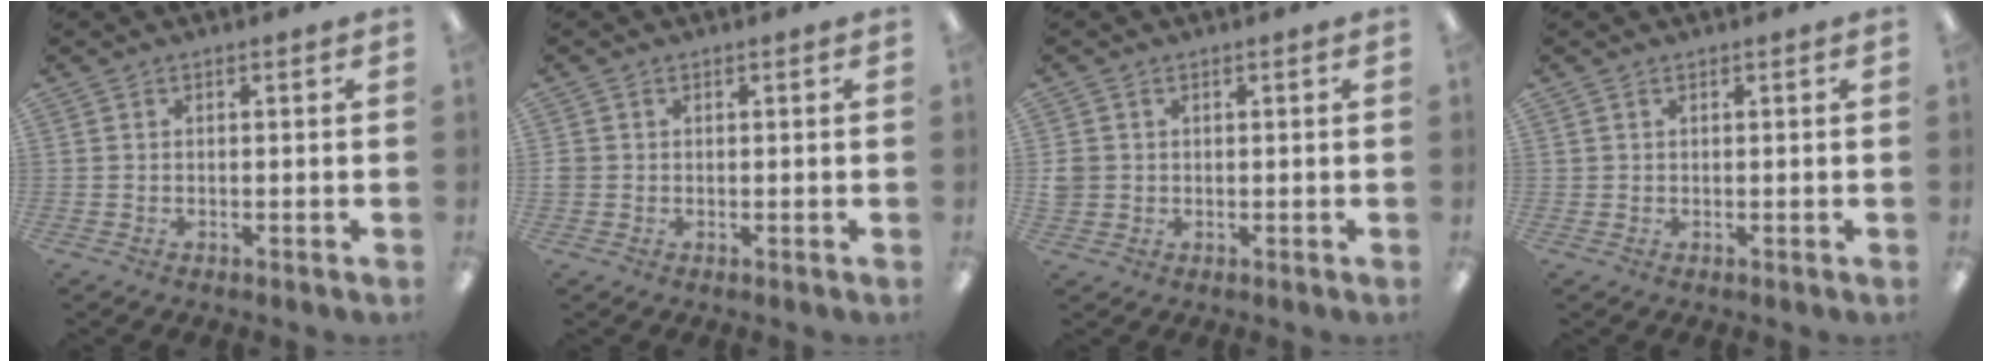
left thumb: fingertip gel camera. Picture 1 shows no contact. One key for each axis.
{"total": 1.2, "fx": 0.2, "fy": 1.2, "fz": 0.2, "tx": -0.004, "ty": 0.004, "tz": 0.001}
{"total": 2.5, "fx": 0.4, "fy": 2.4, "fz": 0.5, "tx": -0.011, "ty": 0.004, "tz": 0.007}
{"total": 0.7, "fx": 0.4, "fy": 0.5, "fz": 0.1, "tx": -0.002, "ty": 0.002, "tz": 0.008}